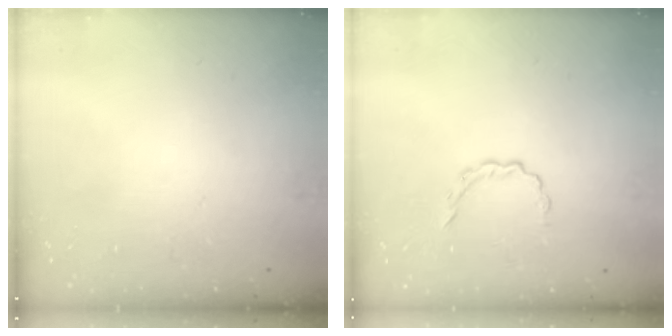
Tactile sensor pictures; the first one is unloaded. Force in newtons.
{"total": 3.3, "press": 3.1, "slide": 1.1}